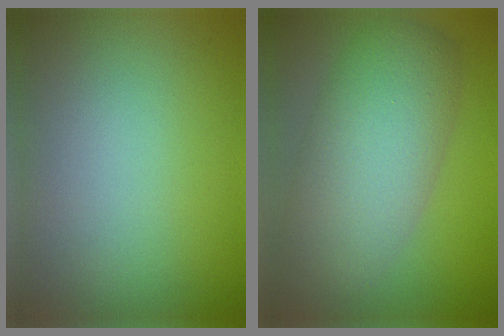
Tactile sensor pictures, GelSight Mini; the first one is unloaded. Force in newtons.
{"total": 7.5, "press": 7.5, "slide": 0.2}